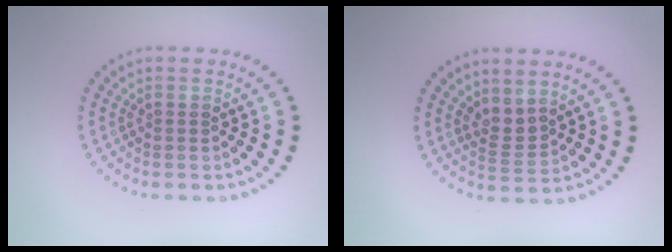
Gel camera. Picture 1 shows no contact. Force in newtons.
{"total": 2.0, "press": 1.4, "slide": 1.4}